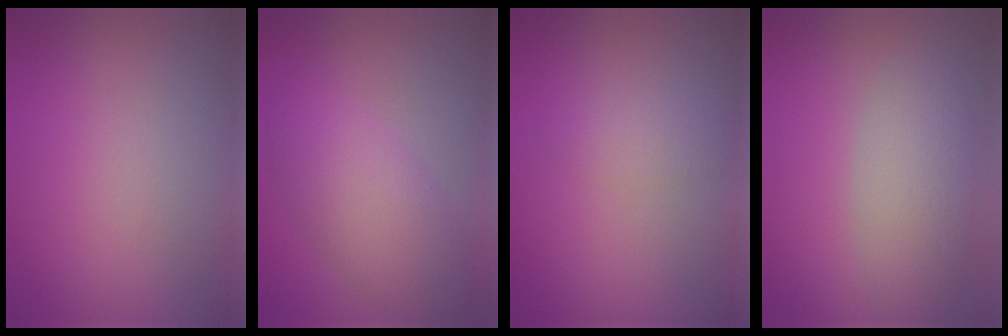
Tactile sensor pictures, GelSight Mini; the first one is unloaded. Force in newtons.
{"total": 5.3, "press": 5.3, "slide": 0.1}
{"total": 1.7, "press": 1.7, "slide": 0.1}
{"total": 4.3, "press": 4.3, "slide": 0.3}